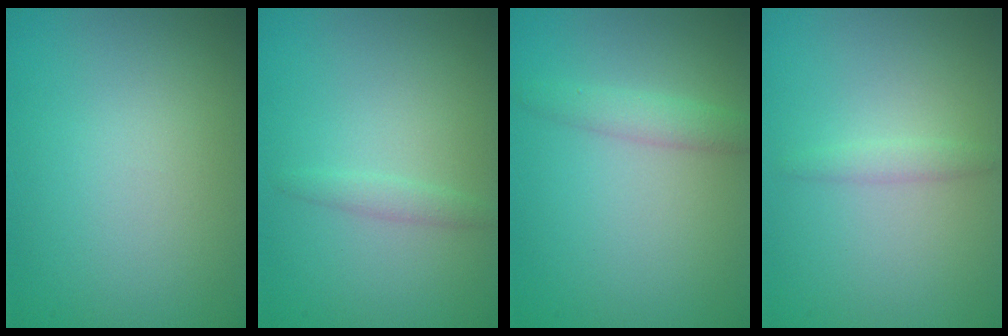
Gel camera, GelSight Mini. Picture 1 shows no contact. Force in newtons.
{"total": 1.0, "press": 1.0, "slide": 0.1}
{"total": 1.8, "press": 1.7, "slide": 0.2}
{"total": 1.0, "press": 1.0, "slide": 0.0}